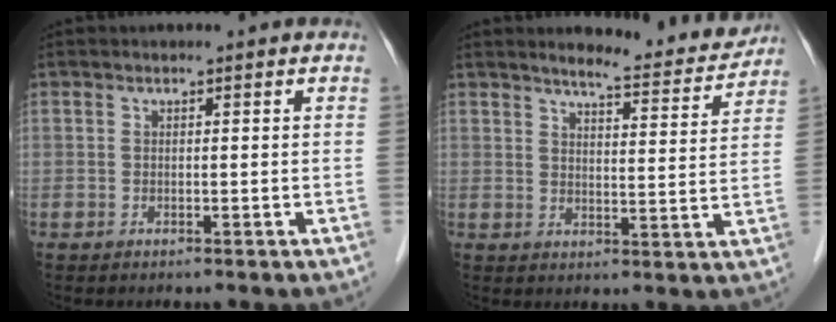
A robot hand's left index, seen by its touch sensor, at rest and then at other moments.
{"total": 9.2, "force": [8.8, 0.7, 2.5], "torque": [-0.038, -0.014, 0.108]}